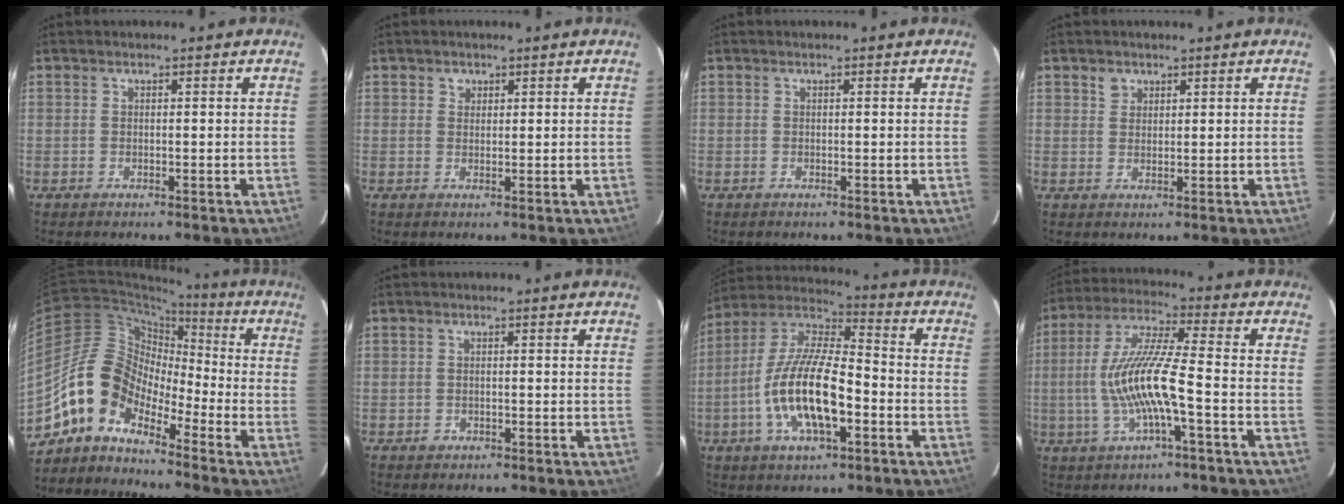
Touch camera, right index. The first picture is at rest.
{"total": 1.4, "force": [0.7, 1.2, 0.1], "torque": [0.003, 0.006, 0.010]}
{"total": 0.0}
{"total": 2.0, "force": [1.2, 1.6, 0.4], "torque": [0.000, 0.006, 0.021]}
{"total": 10.0, "force": [-7.0, 5.7, 4.4], "torque": [-0.076, 0.031, -0.154]}
{"total": 1.2, "force": [-0.6, 0.9, 0.3], "torque": [-0.003, 0.002, -0.007]}
{"total": 16.9, "force": [-5.1, 6.3, 14.9], "torque": [-0.302, -0.005, -0.098]}
{"total": 12.7, "force": [-2.9, 1.4, 12.3], "torque": [-0.253, 0.003, -0.052]}